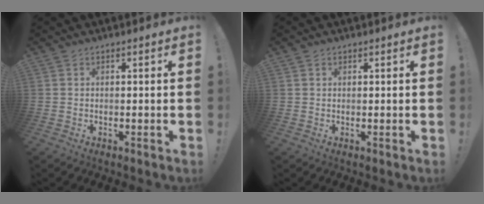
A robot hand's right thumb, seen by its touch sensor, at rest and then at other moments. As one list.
[{"total": 0.7, "force": [0.5, 0.5, 0.1], "torque": [0.007, -0.002, 0.008]}]